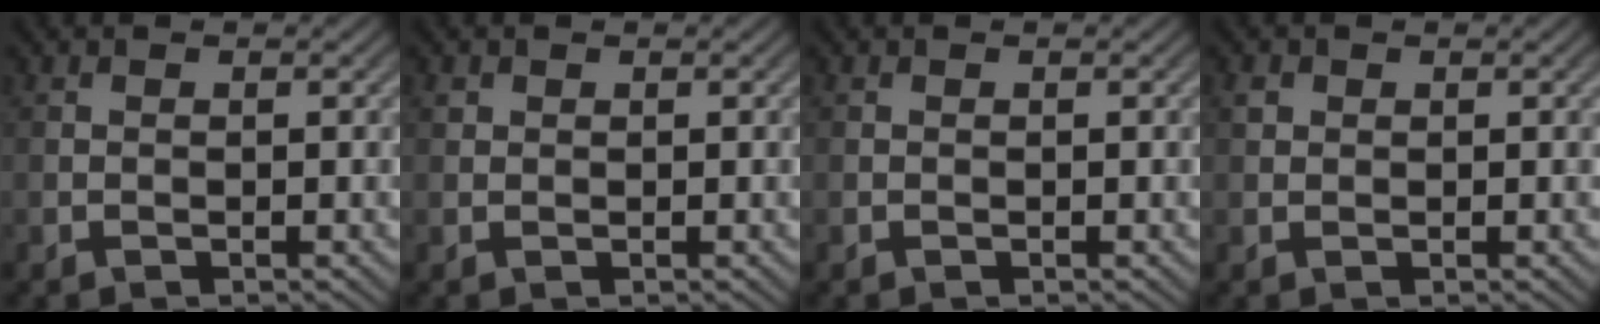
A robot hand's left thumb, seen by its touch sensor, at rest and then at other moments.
{"total": 0.6, "force": [0.3, 0.5, 0.1], "torque": [-0.002, -0.002, 0.007]}
{"total": 0.0}
{"total": 1.0, "force": [0.4, 0.9, 0.3], "torque": [-0.007, 0.000, 0.006]}